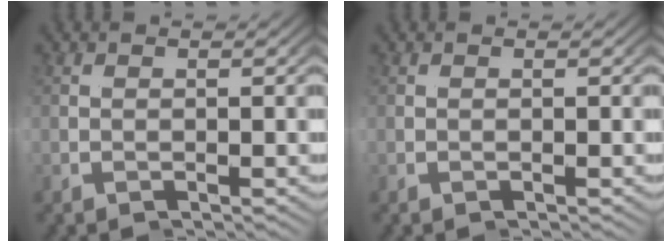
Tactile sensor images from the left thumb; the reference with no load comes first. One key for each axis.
{"total": 0.0}